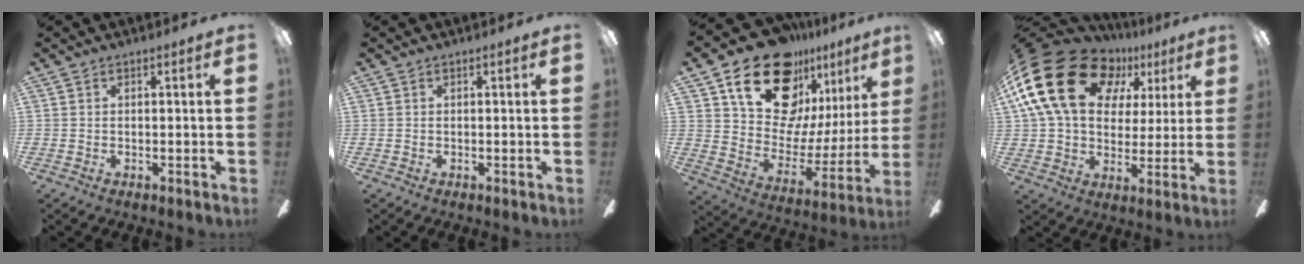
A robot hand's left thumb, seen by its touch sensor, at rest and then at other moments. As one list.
[{"total": 0.0}, {"total": 23.2, "force": [15.5, 13.0, 11.3], "torque": [-0.184, -0.095, 0.289]}, {"total": 23.1, "force": [9.3, 15.9, 13.9], "torque": [-0.278, -0.031, 0.171]}]